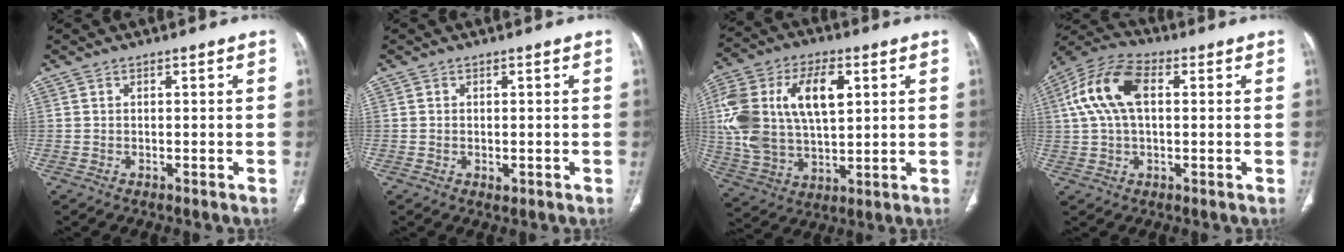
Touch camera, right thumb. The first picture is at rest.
{"total": 1.2, "force": [-0.2, 0.8, 0.8], "torque": [-0.014, -0.003, -0.001]}
{"total": 20.7, "force": [4.8, 11.7, 16.4], "torque": [-0.318, 0.002, 0.090]}
{"total": 12.3, "force": [2.4, 6.9, 9.9], "torque": [-0.209, 0.029, 0.041]}